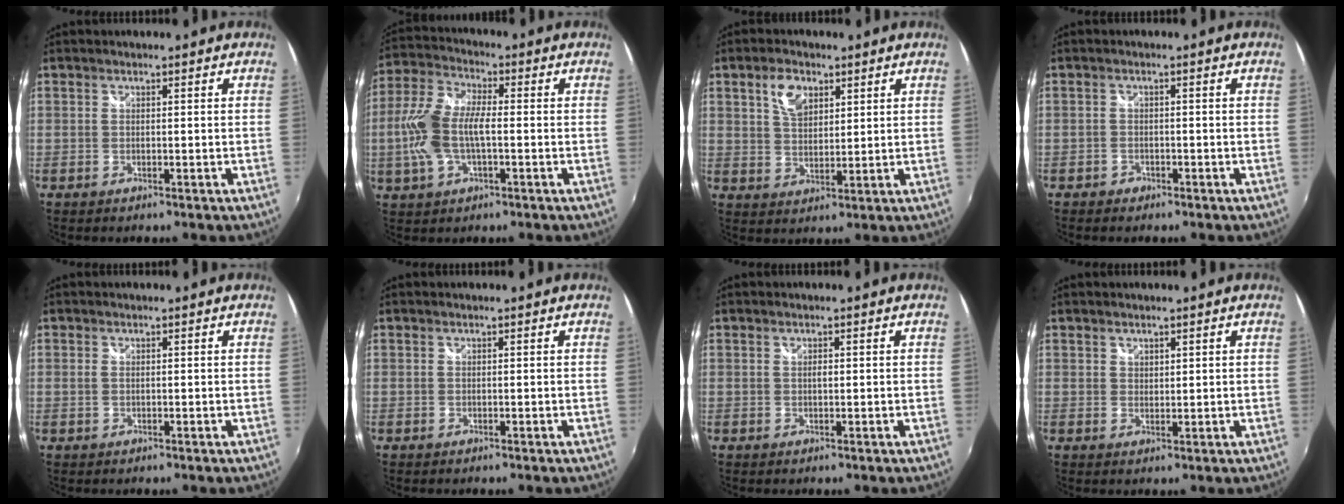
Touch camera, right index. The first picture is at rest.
{"total": 11.6, "force": [-1.5, 5.4, 10.1], "torque": [-0.224, 0.009, -0.031]}
{"total": 6.2, "force": [3.0, 3.7, 3.9], "torque": [-0.069, 0.013, 0.056]}
{"total": 2.0, "force": [-1.3, 1.4, 0.3], "torque": [-0.012, 0.001, -0.022]}
{"total": 0.7, "force": [0.1, 0.4, 0.5], "torque": [-0.013, -0.002, 0.000]}
{"total": 0.0}
{"total": 0.8, "force": [0.1, 0.4, 0.6], "torque": [-0.011, 0.001, 0.001]}
{"total": 1.4, "force": [1.0, 0.9, 0.2], "torque": [0.002, 0.002, 0.016]}